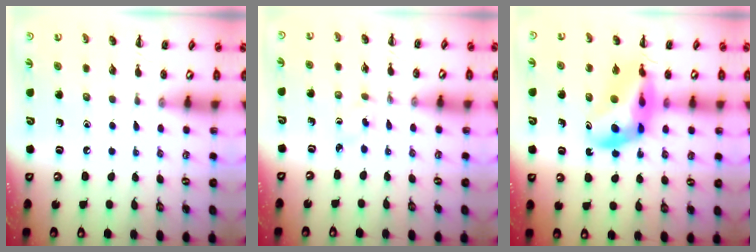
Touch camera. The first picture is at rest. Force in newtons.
{"total": 1.7, "press": 1.5, "slide": 0.8}
{"total": 12.4, "press": 11.9, "slide": 3.4}